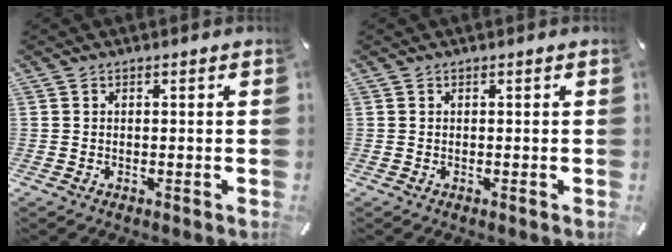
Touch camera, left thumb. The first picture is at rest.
{"total": 0.0}